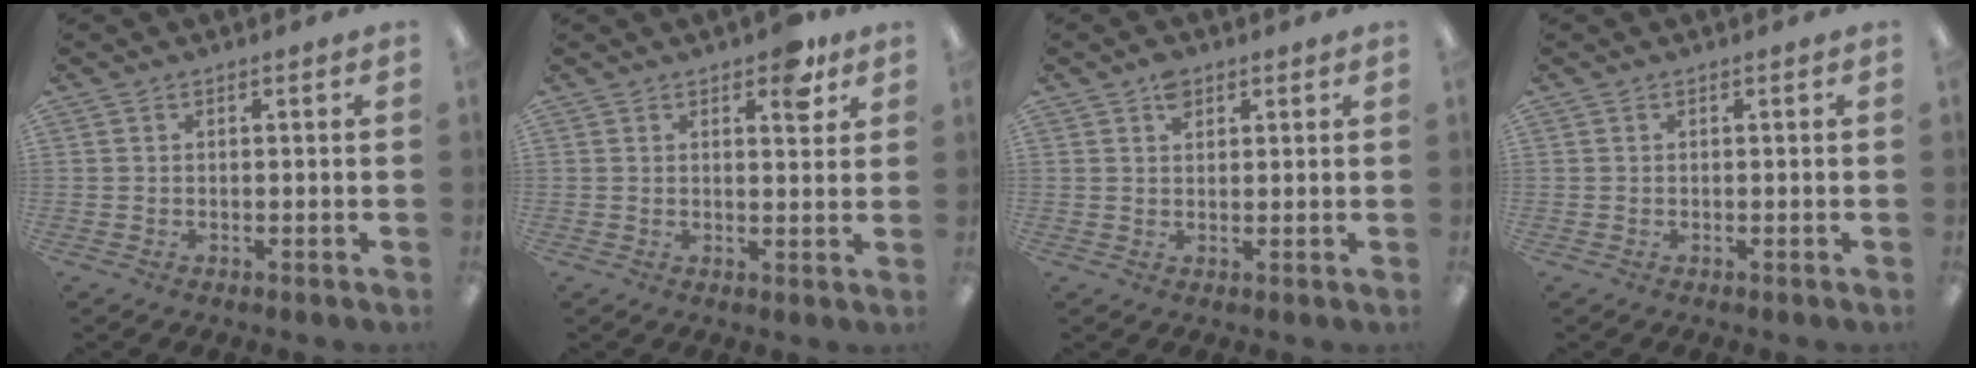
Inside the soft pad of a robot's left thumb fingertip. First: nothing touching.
{"total": 3.4, "force": [1.8, 2.0, 2.1], "torque": [-0.012, -0.006, 0.024]}
{"total": 3.5, "force": [2.0, 2.2, 1.9], "torque": [-0.027, -0.004, 0.033]}
{"total": 0.0}